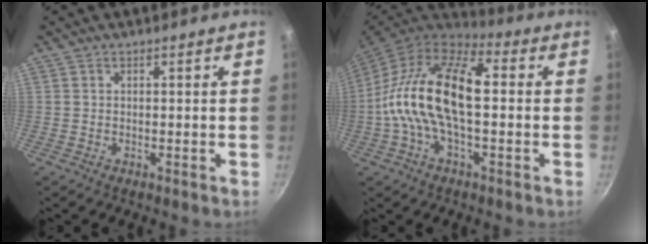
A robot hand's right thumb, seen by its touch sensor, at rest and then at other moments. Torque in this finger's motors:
{"motor_torque": [1.61, 2.48, 1.40, -1.12, 0.58]}